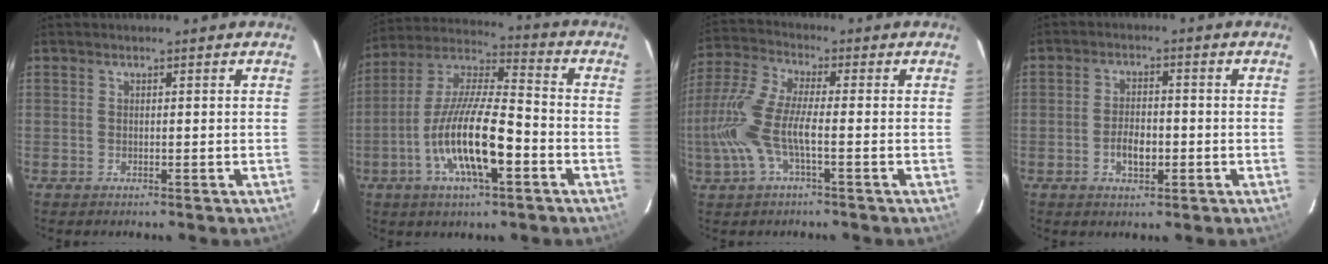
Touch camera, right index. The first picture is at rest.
{"total": 16.2, "force": [-5.7, 4.2, 14.5], "torque": [-0.288, -0.009, -0.111]}
{"total": 11.5, "force": [-2.9, 2.8, 10.8], "torque": [-0.244, -0.002, -0.058]}
{"total": 4.9, "force": [-1.6, 2.6, 3.9], "torque": [-0.079, 0.002, -0.024]}